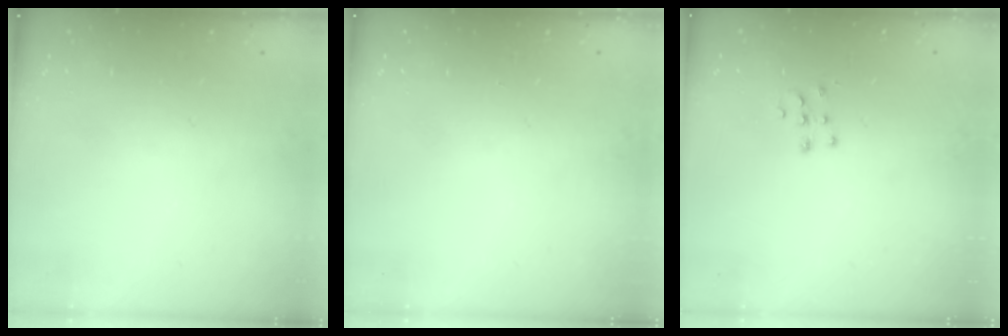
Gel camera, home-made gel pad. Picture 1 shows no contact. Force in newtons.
{"total": 0.0}
{"total": 6.2, "press": 6.1, "slide": 0.9}